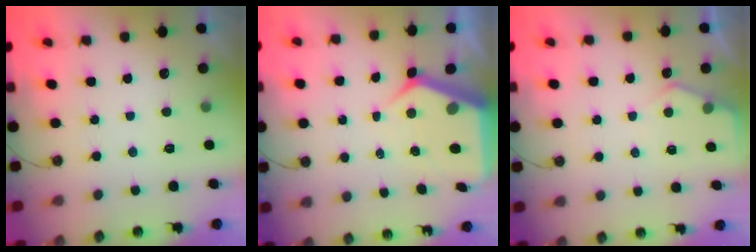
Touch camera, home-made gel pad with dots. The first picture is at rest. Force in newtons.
{"total": 7.6, "press": 7.6, "slide": 0.8}
{"total": 4.4, "press": 4.3, "slide": 0.6}